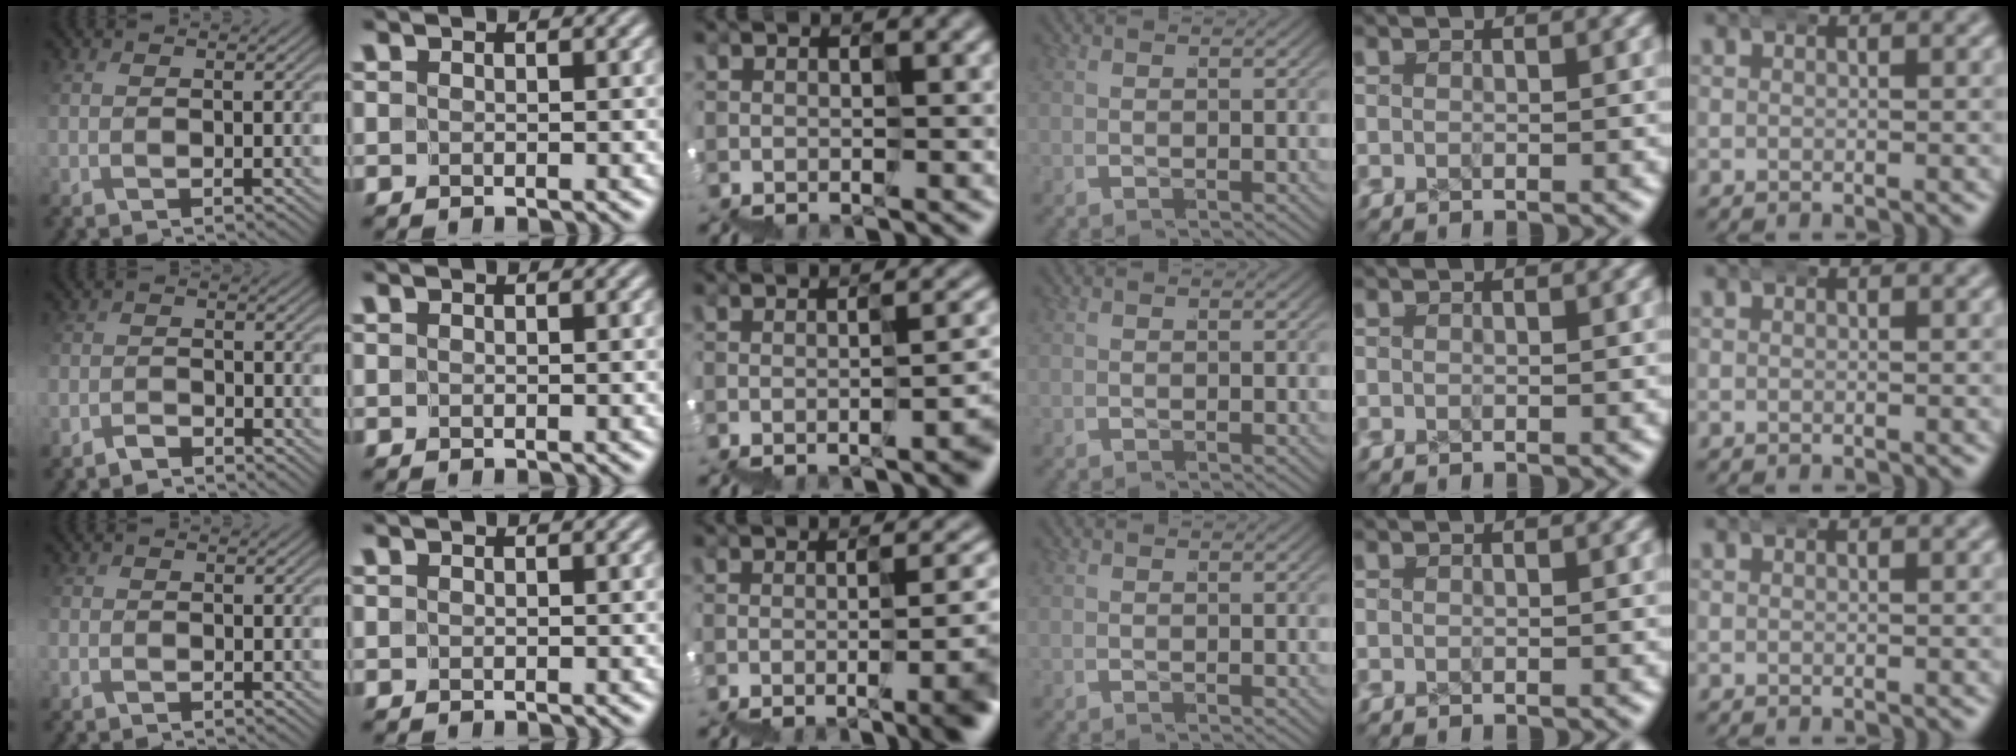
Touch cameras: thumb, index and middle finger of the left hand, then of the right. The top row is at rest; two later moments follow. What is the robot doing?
{"motion": "wrap", "object": "ethernet cable"}